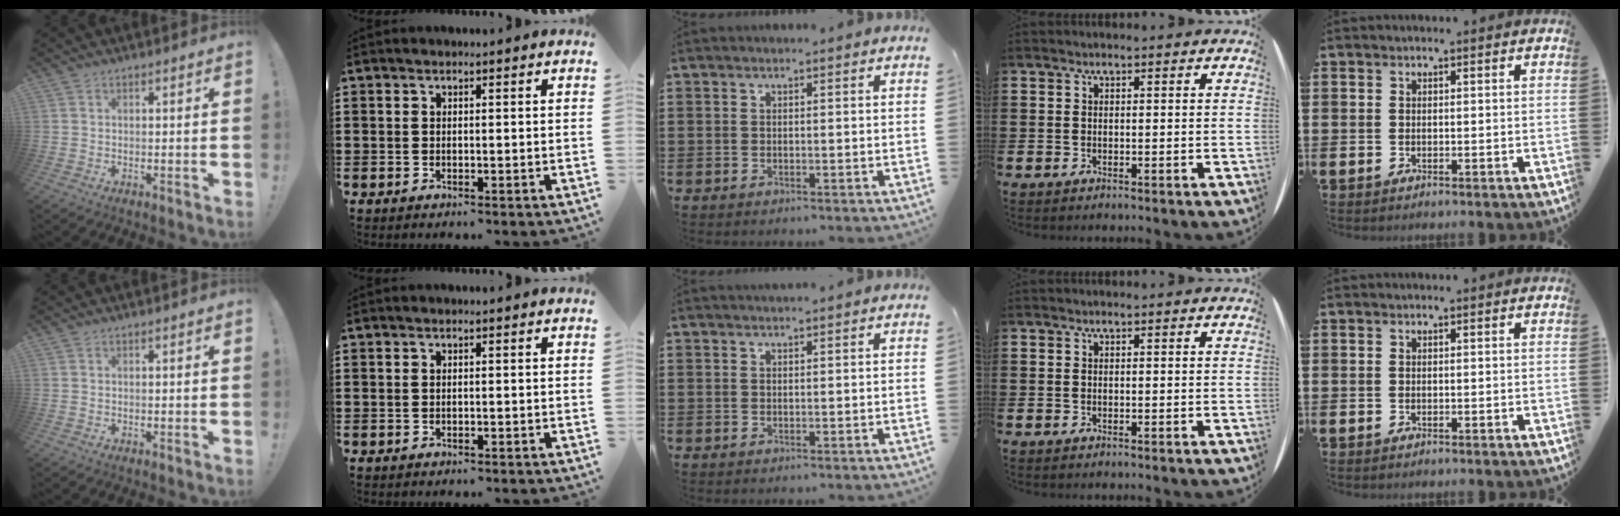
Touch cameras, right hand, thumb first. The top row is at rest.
{"middle": {"total": 0.7, "force": [0.7, 0.0, 0.0], "torque": [-0.003, 0.000, 0.013]}}